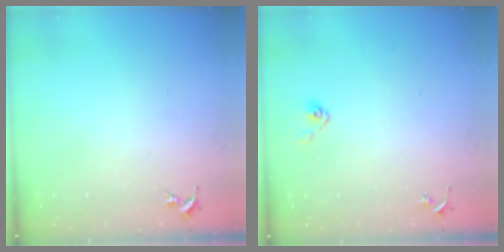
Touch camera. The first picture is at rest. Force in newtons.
{"total": 3.9, "press": 3.4, "slide": 1.9}